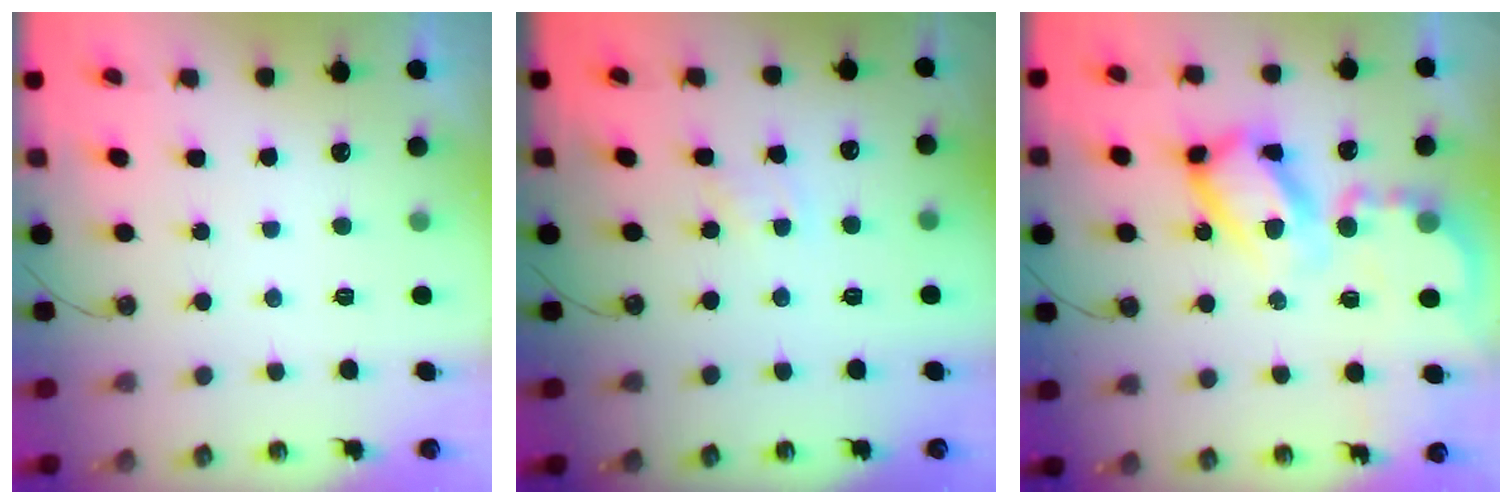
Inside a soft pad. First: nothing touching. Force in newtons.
{"total": 2.2, "press": 2.2, "slide": 0.4}
{"total": 18.7, "press": 18.6, "slide": 1.7}